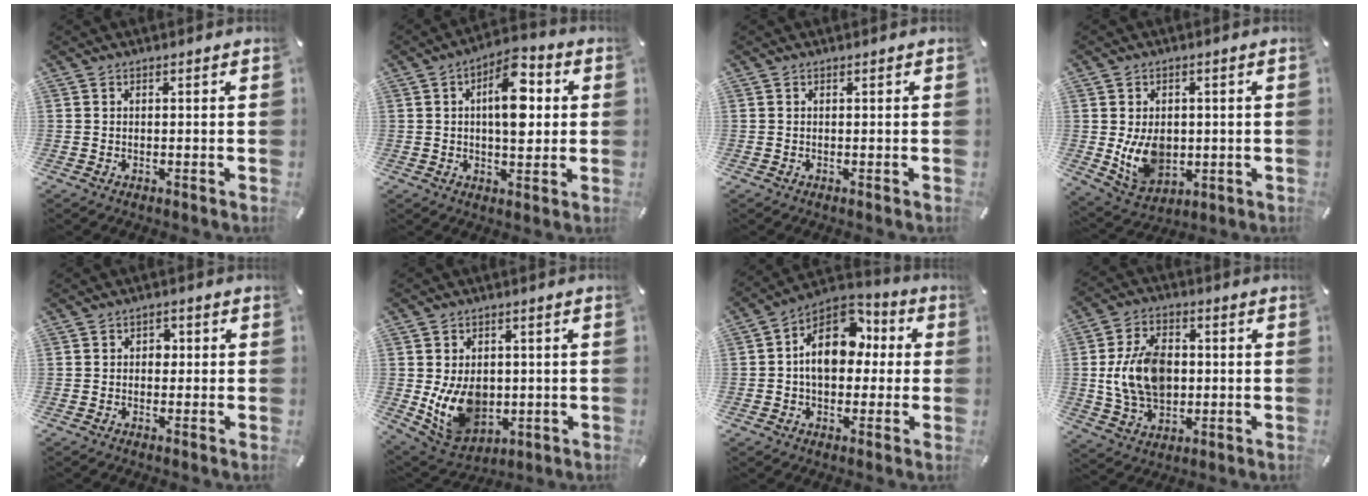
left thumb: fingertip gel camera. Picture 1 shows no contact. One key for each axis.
{"total": 11.7, "fx": 2.4, "fy": 5.9, "fz": 9.9, "tx": -0.142, "ty": -0.010, "tz": 0.037}
{"total": 0.0}
{"total": 9.9, "fx": -0.5, "fy": 7.7, "fz": 6.1, "tx": -0.119, "ty": -0.003, "tz": -0.009}
{"total": 2.2, "fx": -0.1, "fy": 1.8, "fz": 1.2, "tx": -0.010, "ty": 0.002, "tz": -0.010}
{"total": 11.9, "fx": -1.0, "fy": 9.4, "fz": 7.3, "tx": -0.144, "ty": -0.007, "tz": -0.013}
{"total": 14.6, "fx": 1.8, "fy": 10.5, "fz": 10.1, "tx": -0.162, "ty": -0.007, "tz": 0.030}
{"total": 13.2, "fx": 0.2, "fy": 9.8, "fz": 8.8, "tx": -0.175, "ty": 0.009, "tz": 0.004}